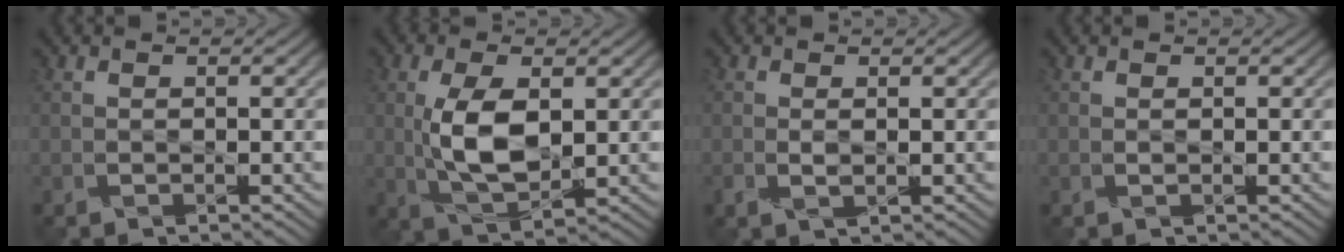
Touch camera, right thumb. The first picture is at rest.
{"total": 7.7, "force": [0.7, 3.5, 6.8], "torque": [-0.152, -0.004, 0.016]}
{"total": 1.3, "force": [0.0, 0.6, 1.2], "torque": [-0.029, -0.003, 0.001]}
{"total": 0.0}